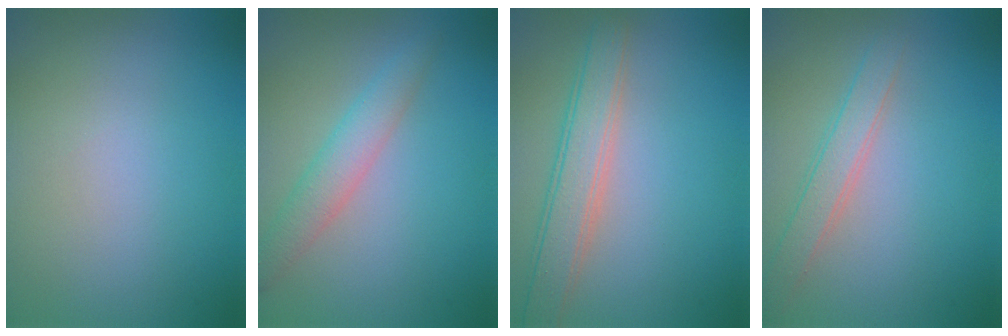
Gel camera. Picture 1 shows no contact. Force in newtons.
{"total": 3.0, "press": 3.0, "slide": 0.1}
{"total": 4.1, "press": 4.1, "slide": 0.3}
{"total": 2.5, "press": 2.5, "slide": 0.1}